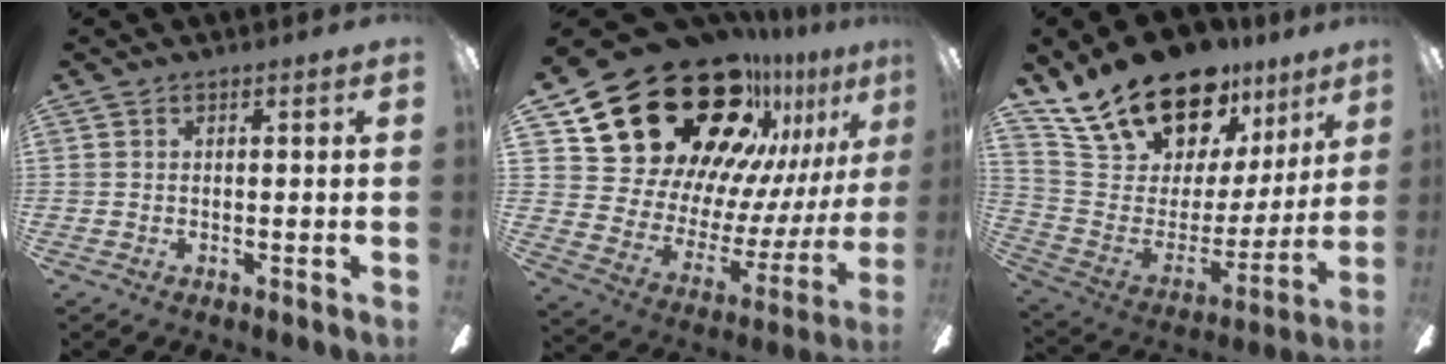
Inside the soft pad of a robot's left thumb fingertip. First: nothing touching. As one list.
[{"total": 29.8, "force": [20.5, 16.2, 14.3], "torque": [-0.201, -0.160, 0.403]}, {"total": 21.9, "force": [18.0, 9.5, 8.1], "torque": [-0.154, -0.127, 0.336]}]